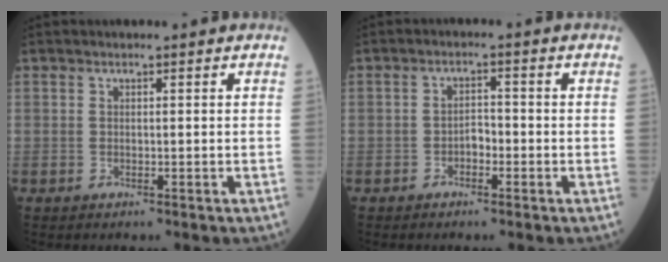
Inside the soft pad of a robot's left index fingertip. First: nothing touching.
{"total": 2.2, "force": [-1.0, 1.1, 1.6], "torque": [-0.021, 0.007, -0.021]}